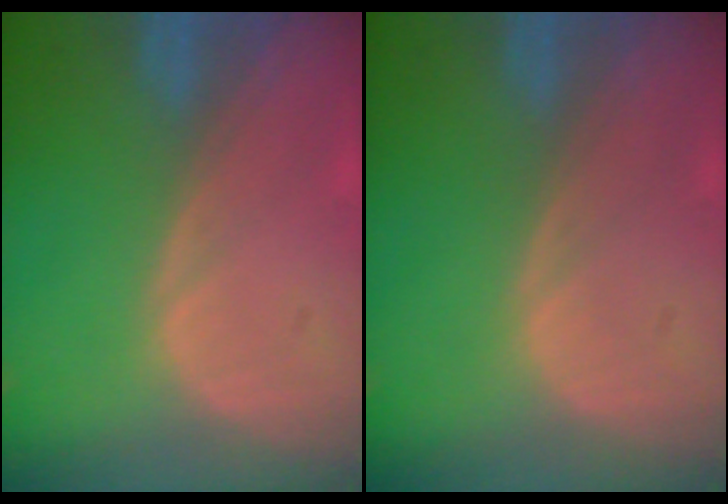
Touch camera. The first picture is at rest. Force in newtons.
{"total": 0.0}